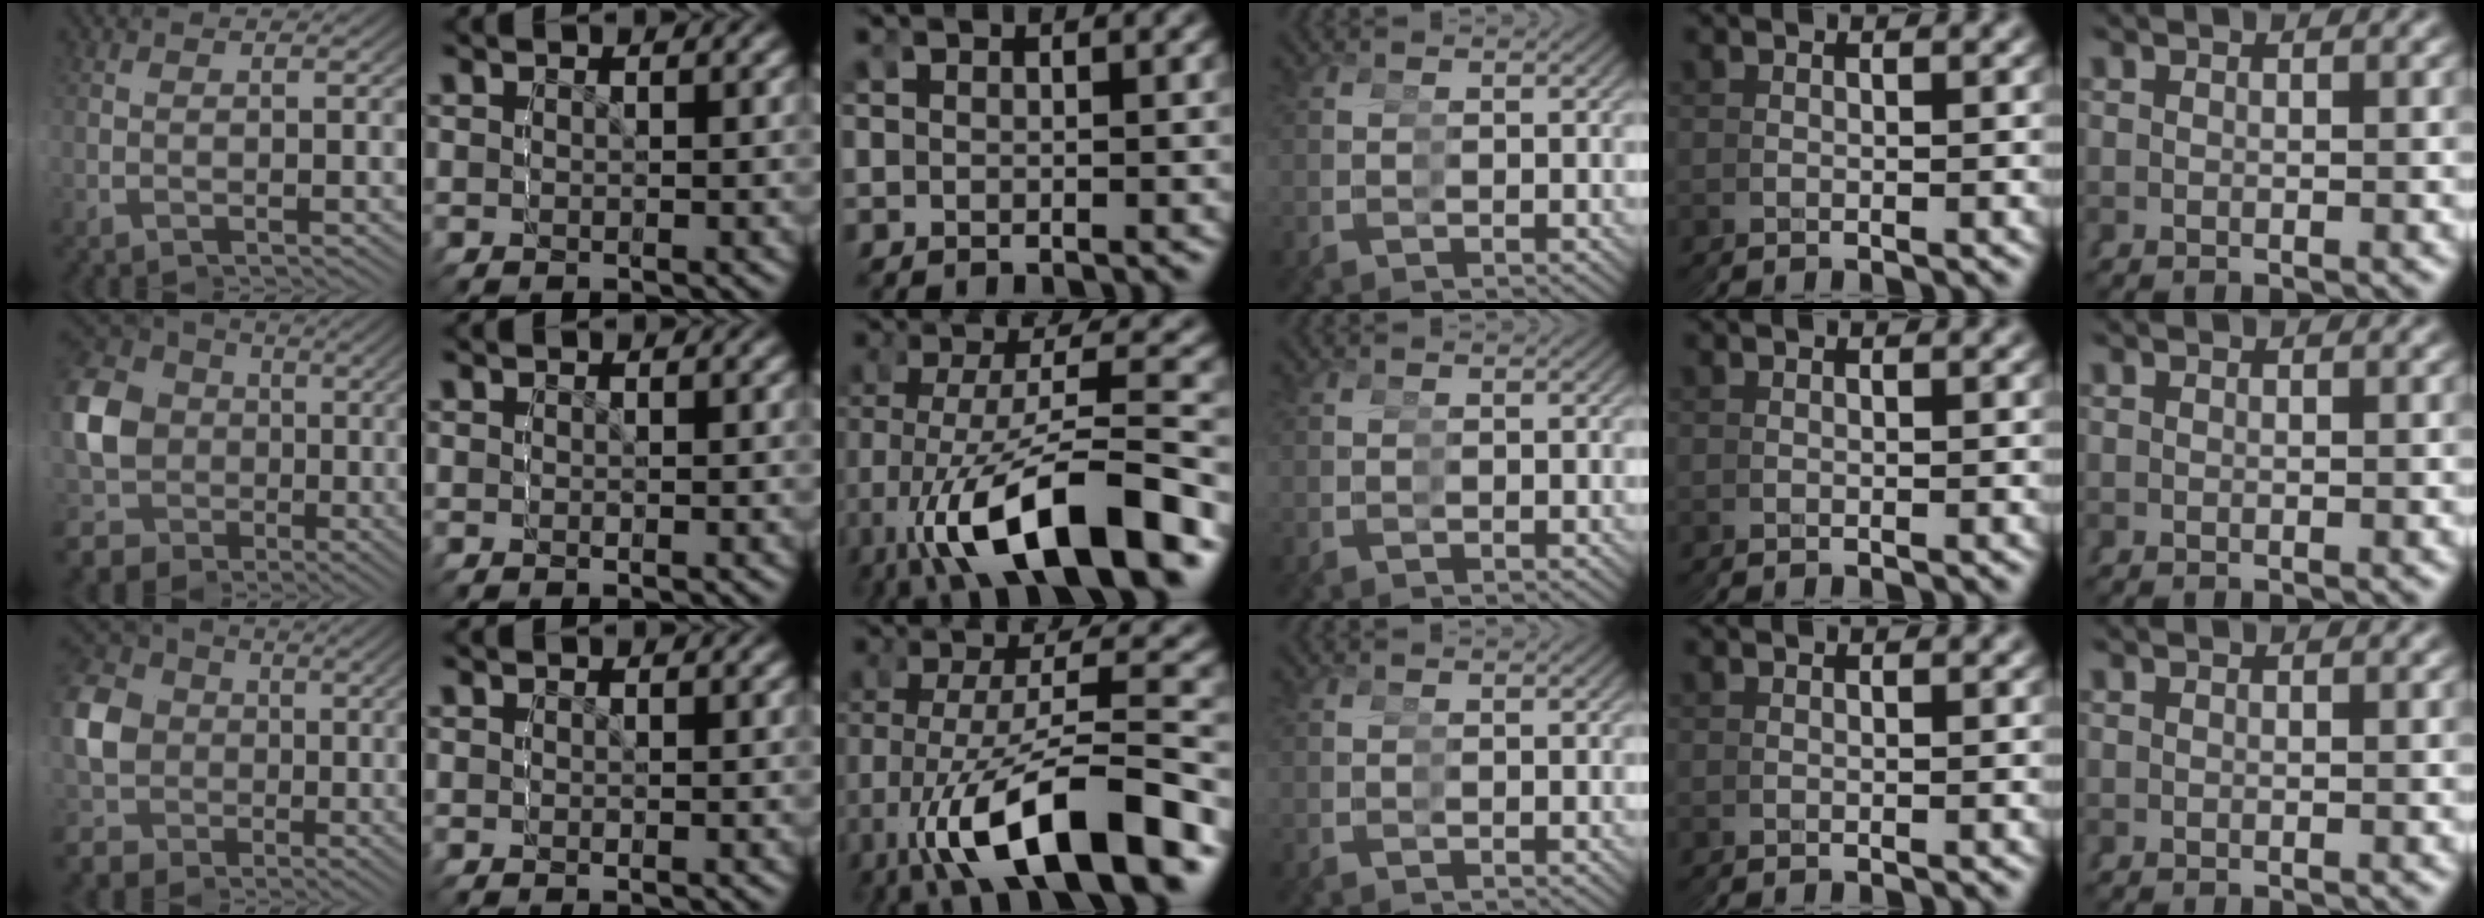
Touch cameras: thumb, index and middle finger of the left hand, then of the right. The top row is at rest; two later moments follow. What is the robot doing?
{"motion": "grasp_and_lifting", "object": "glue stick"}